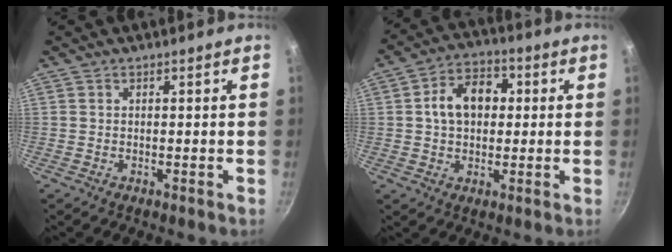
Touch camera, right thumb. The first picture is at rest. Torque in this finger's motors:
{"motor_torque": [-0.43, 1.01, 0.60, -0.36, 0.23]}